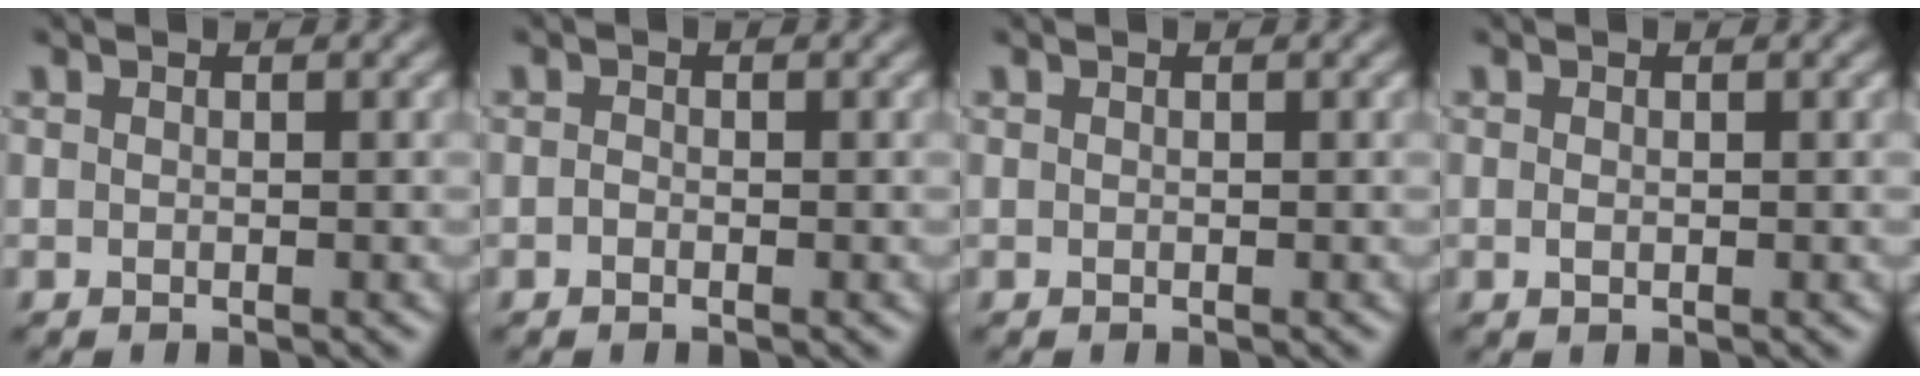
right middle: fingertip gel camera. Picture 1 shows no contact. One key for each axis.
{"total": 0.5, "fx": -0.2, "fy": 0.3, "fz": 0.4, "tx": -0.007, "ty": 0.000, "tz": -0.005}
{"total": 0.0}
{"total": 0.6, "fx": 0.0, "fy": 0.3, "fz": 0.5, "tx": -0.014, "ty": -0.001, "tz": 0.000}